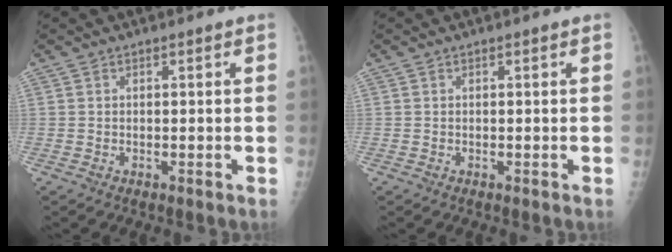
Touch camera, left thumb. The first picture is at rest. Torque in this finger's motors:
{"motor_torque": [0.01, 0.01, -0.07, -0.01, 0.00]}